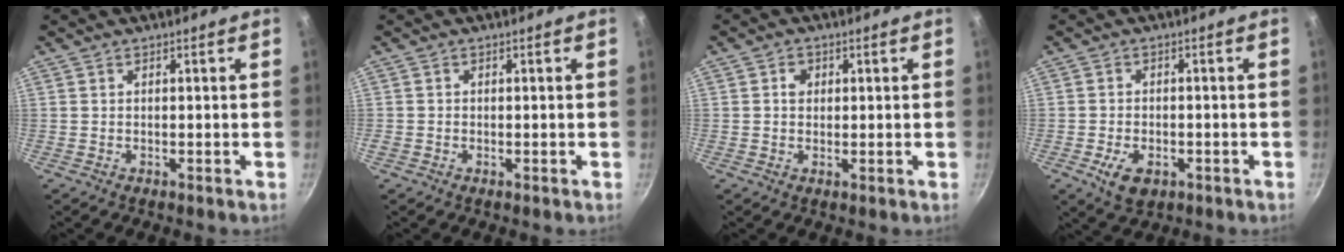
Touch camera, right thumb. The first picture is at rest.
{"total": 0.9, "force": [-0.3, 0.8, 0.2], "torque": [-0.002, 0.000, -0.007]}
{"total": 2.5, "force": [0.5, 2.1, 1.1], "torque": [-0.003, 0.000, 0.005]}
{"total": 5.9, "force": [-2.3, 3.8, 3.9], "torque": [-0.063, 0.007, -0.033]}